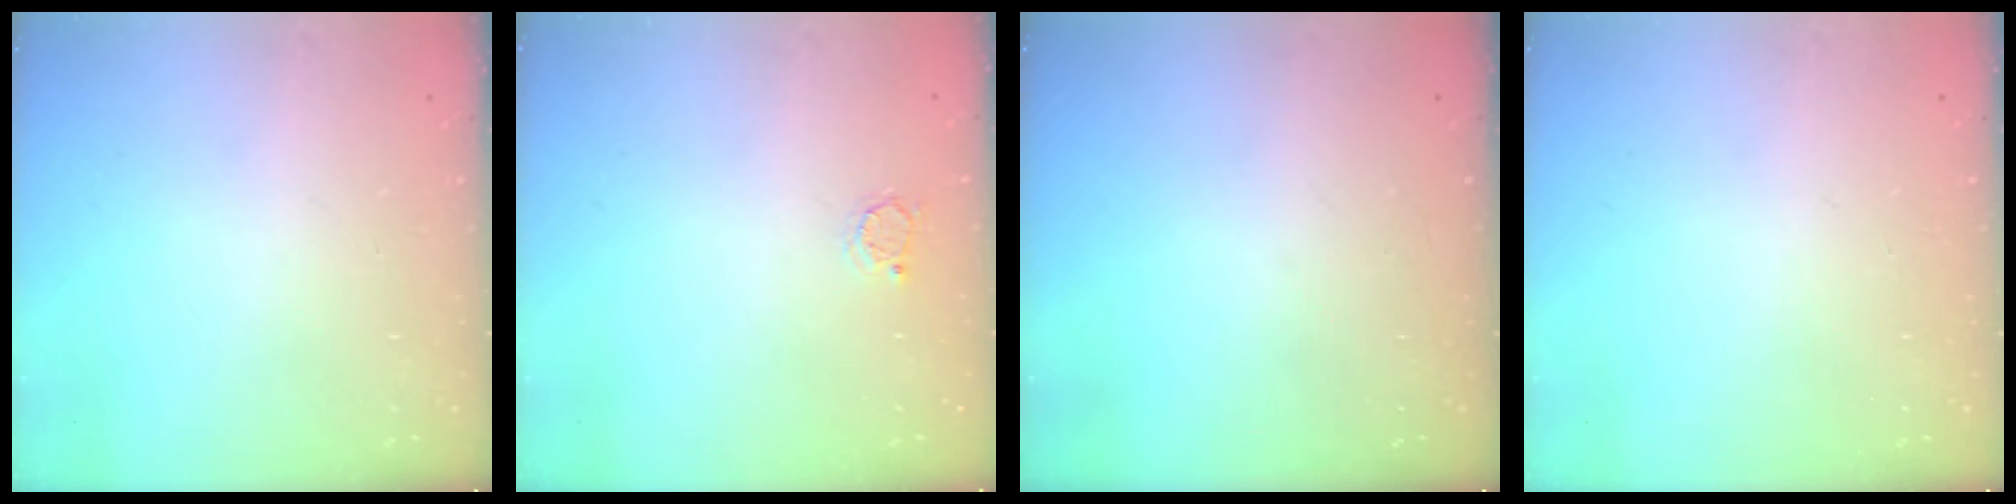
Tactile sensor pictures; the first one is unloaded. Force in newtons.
{"total": 2.0, "press": 2.0, "slide": 0.4}
{"total": 0.0}
{"total": 0.0}